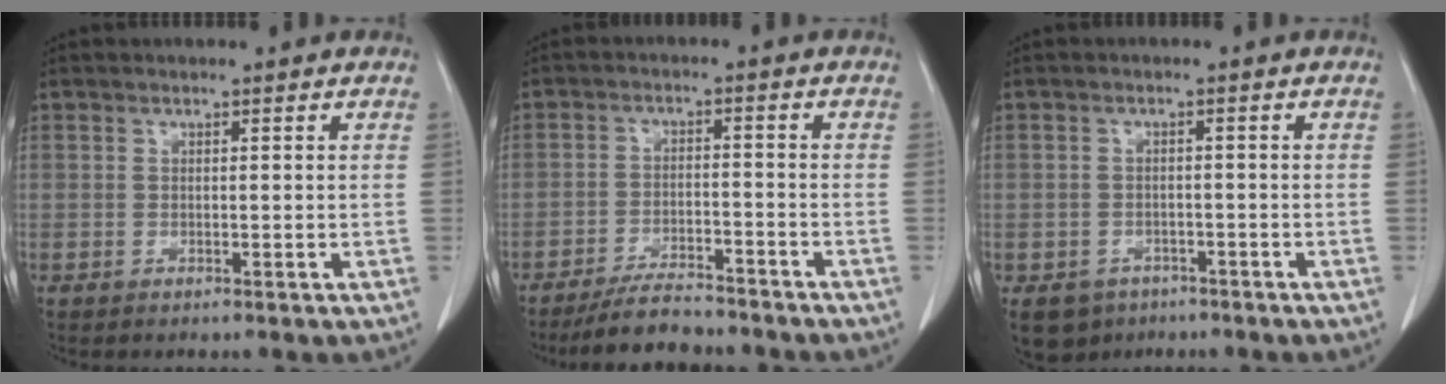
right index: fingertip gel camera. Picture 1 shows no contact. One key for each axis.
{"total": 7.6, "fx": -6.9, "fy": 1.7, "fz": 2.6, "tx": -0.045, "ty": -0.011, "tz": -0.116}
{"total": 5.4, "fx": -3.4, "fy": 4.1, "fz": 0.9, "tx": -0.011, "ty": 0.005, "tz": -0.048}